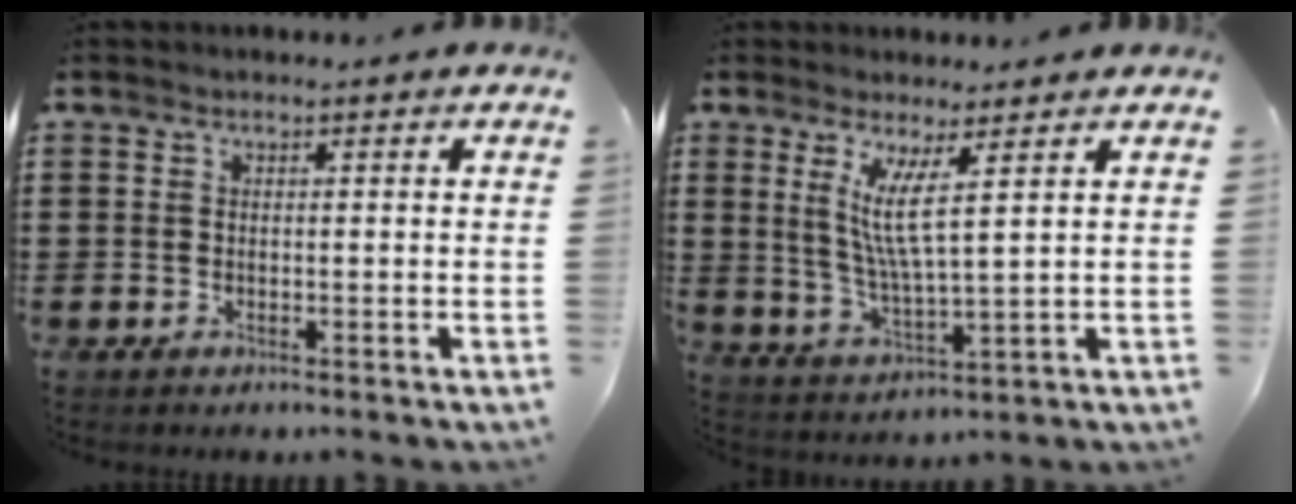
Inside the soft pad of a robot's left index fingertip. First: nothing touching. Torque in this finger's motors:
{"motor_torque": [1.53, -0.50, 0.43, 0.17]}